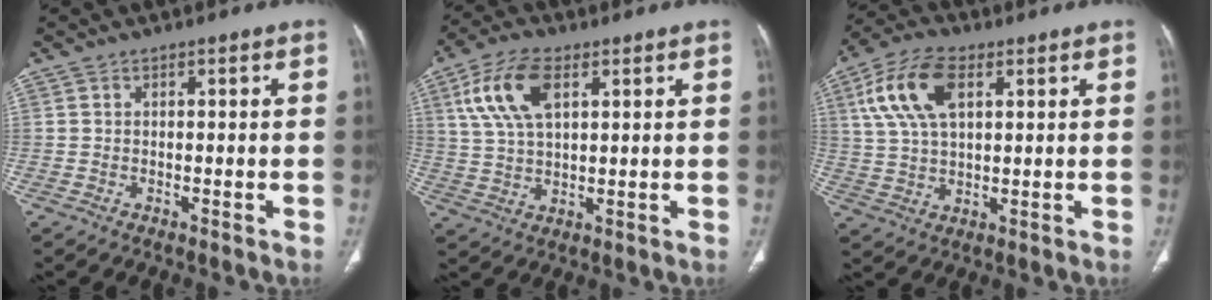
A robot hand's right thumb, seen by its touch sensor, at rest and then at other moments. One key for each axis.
{"total": 11.1, "fx": 4.4, "fy": 5.6, "fz": 8.6, "tx": -0.174, "ty": 0.001, "tz": 0.087}
{"total": 12.6, "fx": 4.5, "fy": 6.6, "fz": 9.7, "tx": -0.197, "ty": 0.007, "tz": 0.087}